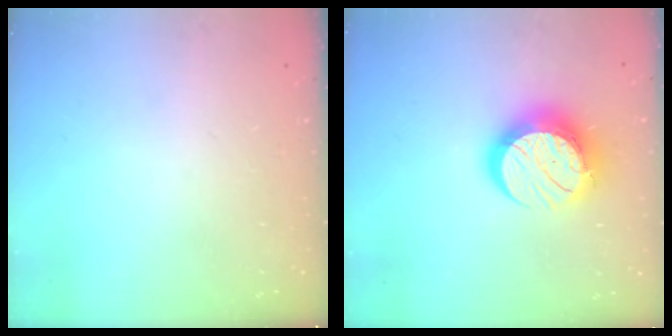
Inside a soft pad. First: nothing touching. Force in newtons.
{"total": 15.9, "press": 15.9, "slide": 1.3}